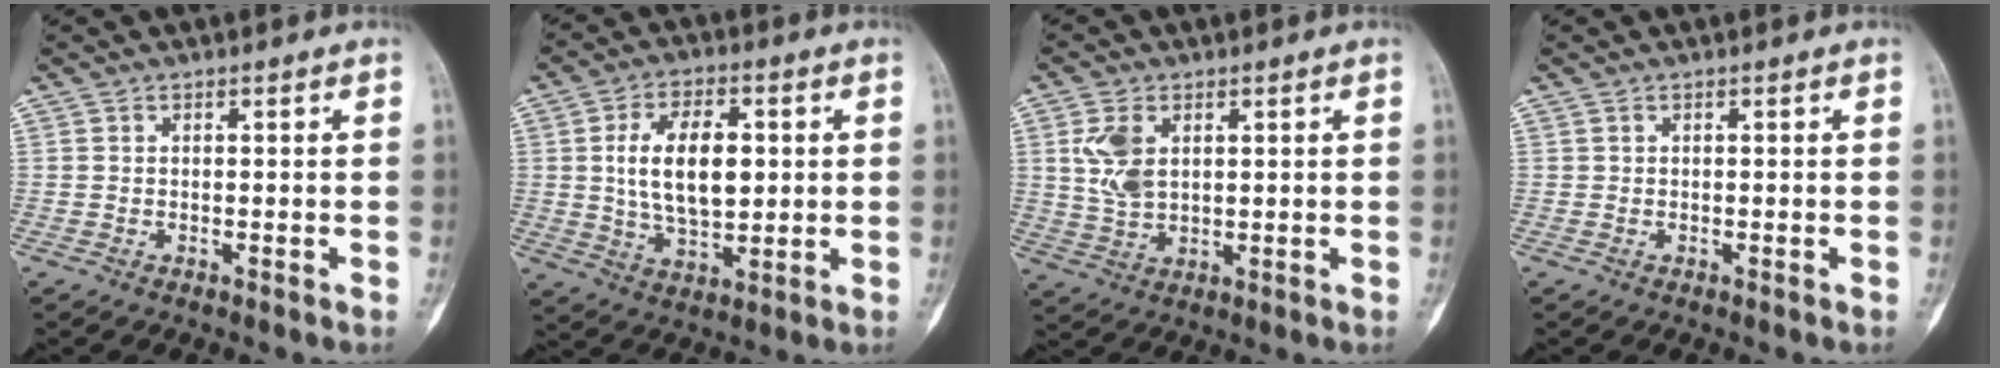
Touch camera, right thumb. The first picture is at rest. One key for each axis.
{"total": 12.9, "fx": 1.7, "fy": 7.2, "fz": 10.6, "tx": -0.168, "ty": -0.004, "tz": 0.033}
{"total": 7.1, "fx": 2.0, "fy": 4.4, "fz": 5.2, "tx": -0.101, "ty": -0.004, "tz": 0.046}
{"total": 0.0}